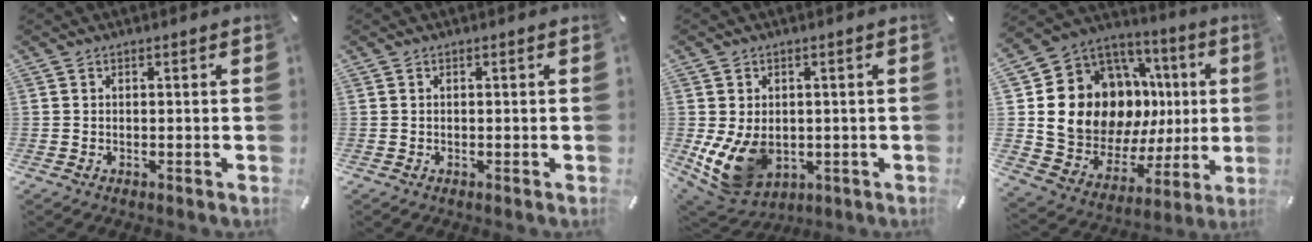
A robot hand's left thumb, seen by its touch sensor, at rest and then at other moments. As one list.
[{"total": 0.0}, {"total": 11.3, "force": [-1.4, 8.9, 6.8], "torque": [-0.141, -0.007, -0.022]}, {"total": 16.8, "force": [3.7, 13.3, 9.6], "torque": [-0.176, -0.053, 0.086]}]